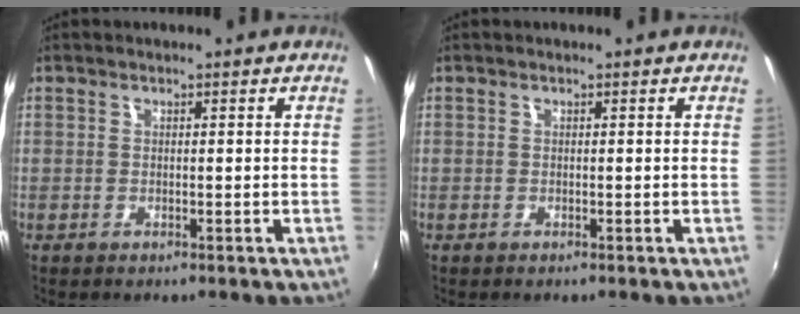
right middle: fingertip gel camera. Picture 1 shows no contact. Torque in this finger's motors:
{"motor_torque": [0.05, 0.17, 0.00, 0.00]}